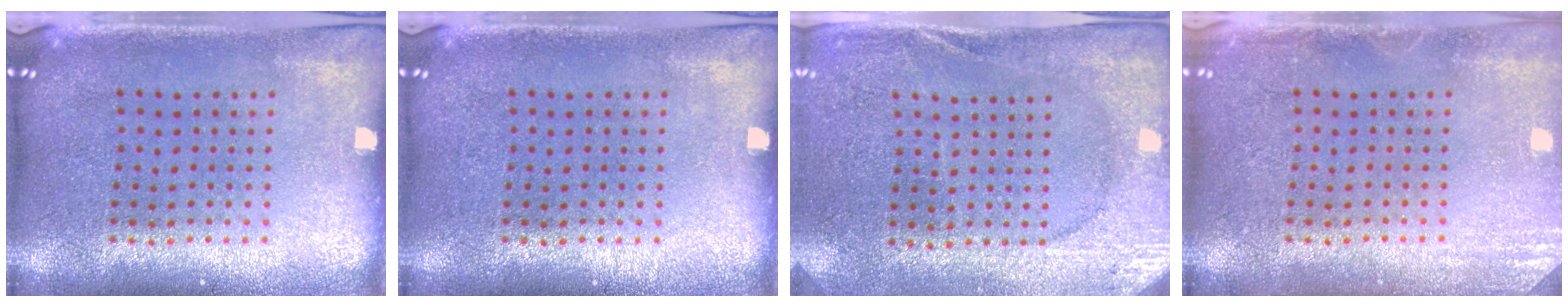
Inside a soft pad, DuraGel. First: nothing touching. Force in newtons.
{"total": 0.0}
{"total": 2.6, "press": 2.5, "slide": 0.4}
{"total": 1.6, "press": 1.6, "slide": 0.3}